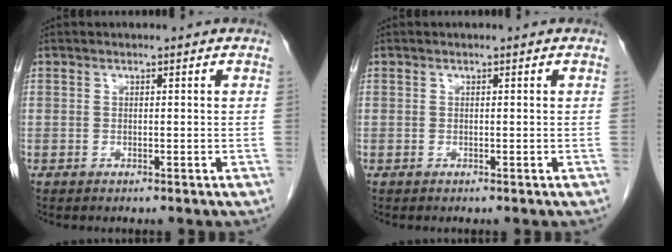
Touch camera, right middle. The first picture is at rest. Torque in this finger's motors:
{"motor_torque": [0.00, 0.00, 0.02, 0.00]}